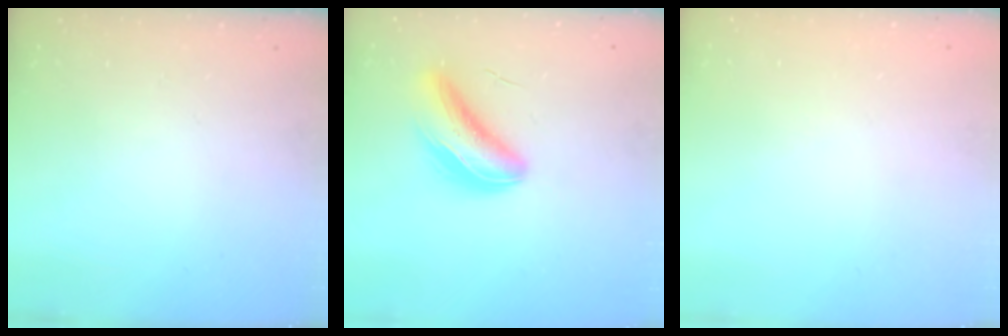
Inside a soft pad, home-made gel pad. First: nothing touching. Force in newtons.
{"total": 7.3, "press": 7.0, "slide": 2.0}
{"total": 2.2, "press": 2.2, "slide": 0.1}